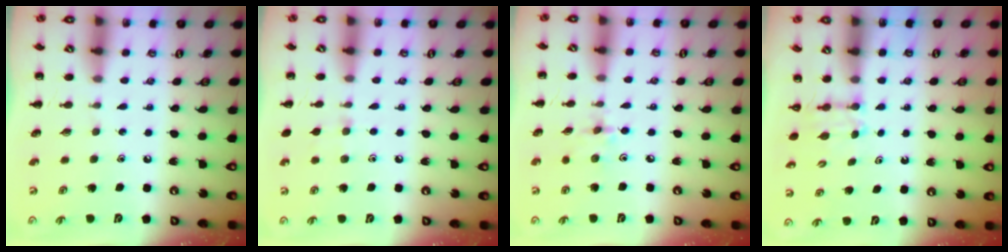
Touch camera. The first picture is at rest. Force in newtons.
{"total": 4.9, "press": 4.6, "slide": 1.5}
{"total": 2.4, "press": 2.4, "slide": 0.5}
{"total": 2.6, "press": 2.4, "slide": 1.0}